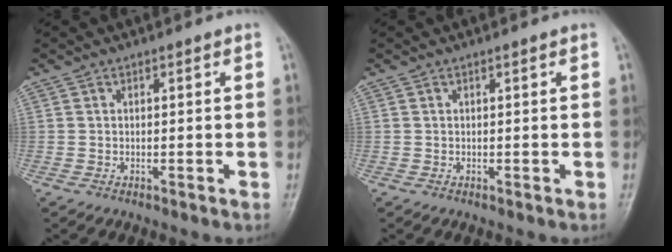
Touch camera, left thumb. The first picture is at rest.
{"total": 0.0}